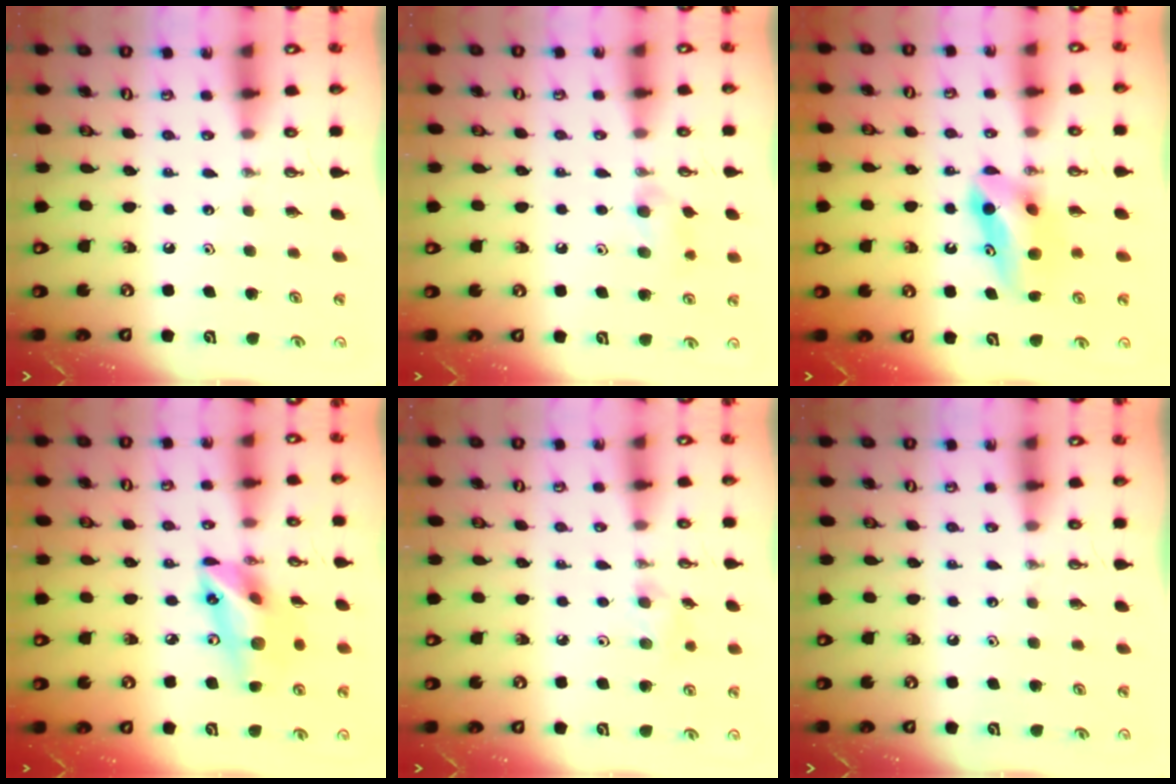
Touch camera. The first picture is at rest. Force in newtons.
{"total": 9.0, "press": 6.3, "slide": 6.5}
{"total": 8.1, "press": 7.9, "slide": 1.3}
{"total": 16.3, "press": 15.9, "slide": 3.6}
{"total": 5.4, "press": 4.9, "slide": 2.1}
{"total": 0.0}